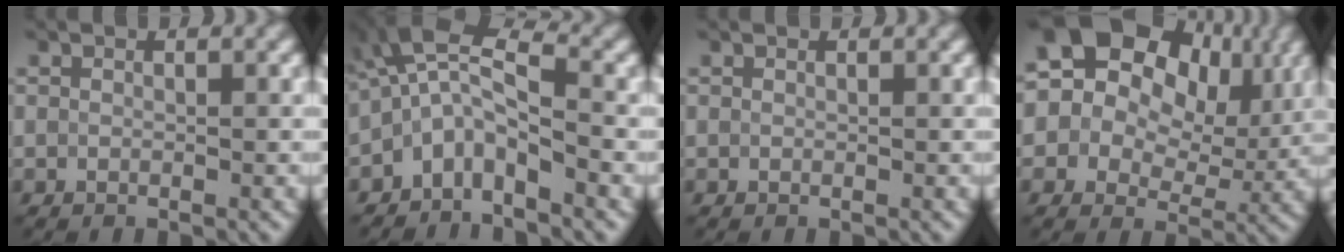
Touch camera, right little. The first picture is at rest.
{"total": 4.7, "force": [-2.5, 1.8, 3.6], "torque": [-0.063, 0.015, -0.055]}
{"total": 0.0}
{"total": 17.3, "force": [6.7, 12.6, 9.9], "torque": [-0.196, 0.063, 0.099]}